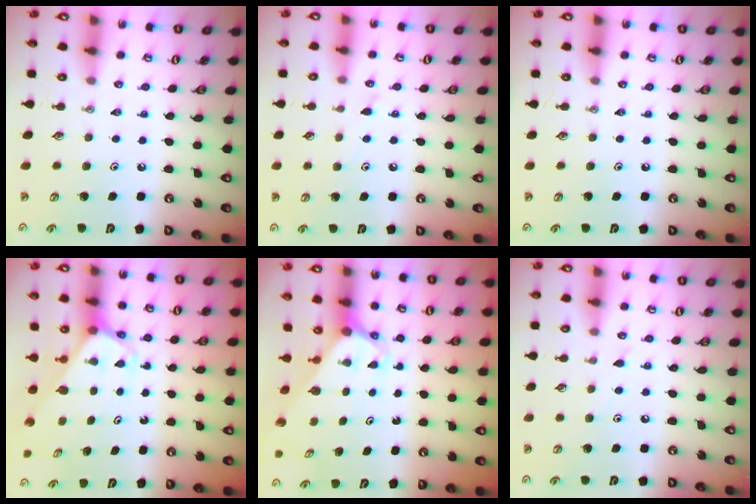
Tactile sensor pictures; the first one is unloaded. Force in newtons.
{"total": 6.1, "press": 6.0, "slide": 0.7}
{"total": 0.0}
{"total": 2.7, "press": 2.7, "slide": 0.2}
{"total": 2.7, "press": 2.7, "slide": 0.1}
{"total": 4.1, "press": 4.1, "slide": 0.6}